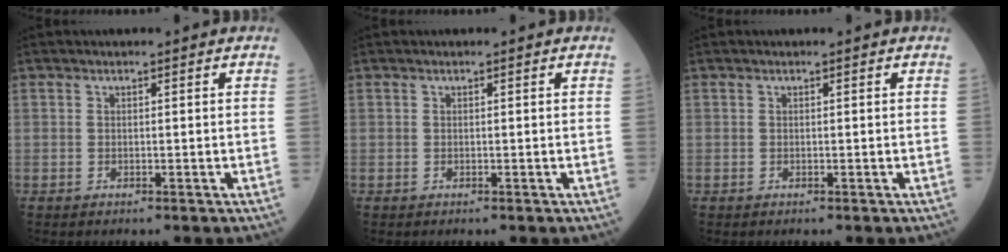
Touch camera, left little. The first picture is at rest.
{"total": 0.0}
{"total": 0.0}